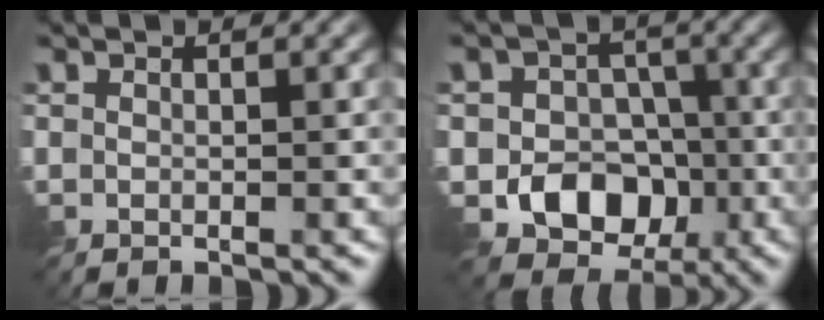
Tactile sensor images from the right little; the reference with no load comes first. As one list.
[{"total": 7.3, "force": [-2.4, 6.2, 3.1], "torque": [-0.030, 0.002, -0.067]}]